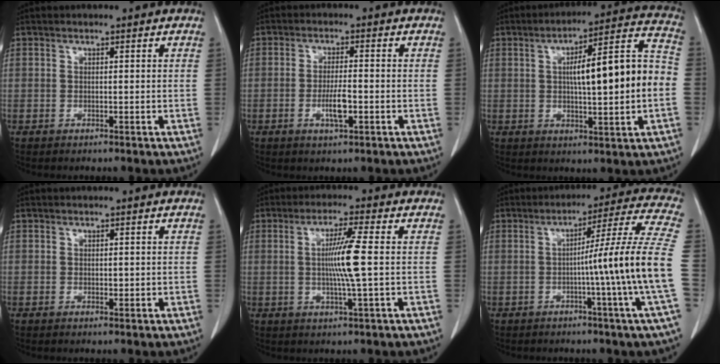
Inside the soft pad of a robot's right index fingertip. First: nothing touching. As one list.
[{"total": 4.2, "force": [-1.2, 0.8, 3.9], "torque": [-0.076, -0.002, -0.018]}, {"total": 16.0, "force": [-0.2, 2.0, 15.8], "torque": [-0.234, 0.030, -0.003]}, {"total": 0.9, "force": [0.2, 0.6, 0.7], "torque": [-0.006, 0.000, 0.006]}, {"total": 7.3, "force": [0.2, -0.8, 7.2], "torque": [-0.134, -0.006, 0.003]}, {"total": 15.3, "force": [-2.5, -3.3, 14.7], "torque": [-0.201, -0.005, -0.044]}]